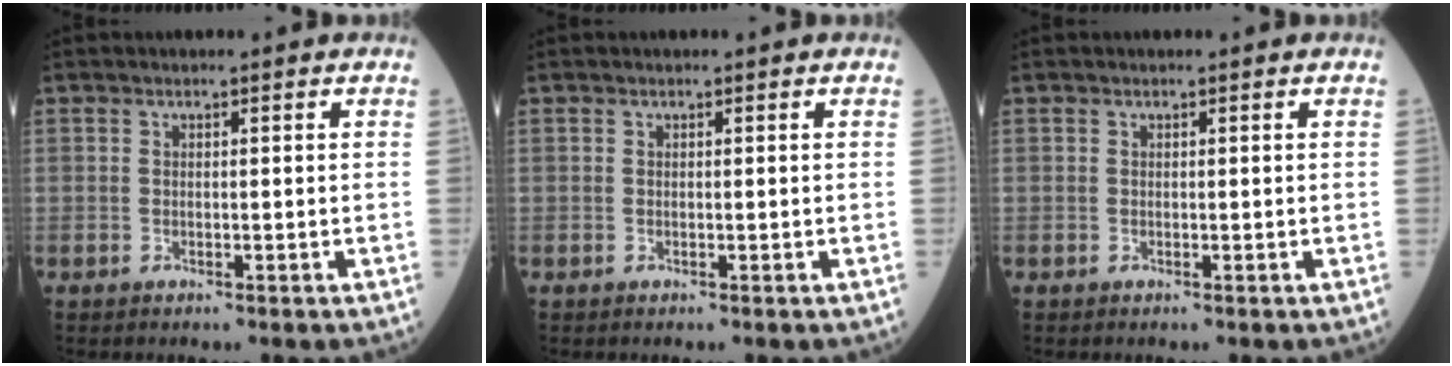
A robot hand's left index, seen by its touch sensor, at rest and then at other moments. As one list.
[{"total": 0.0}, {"total": 0.0}]